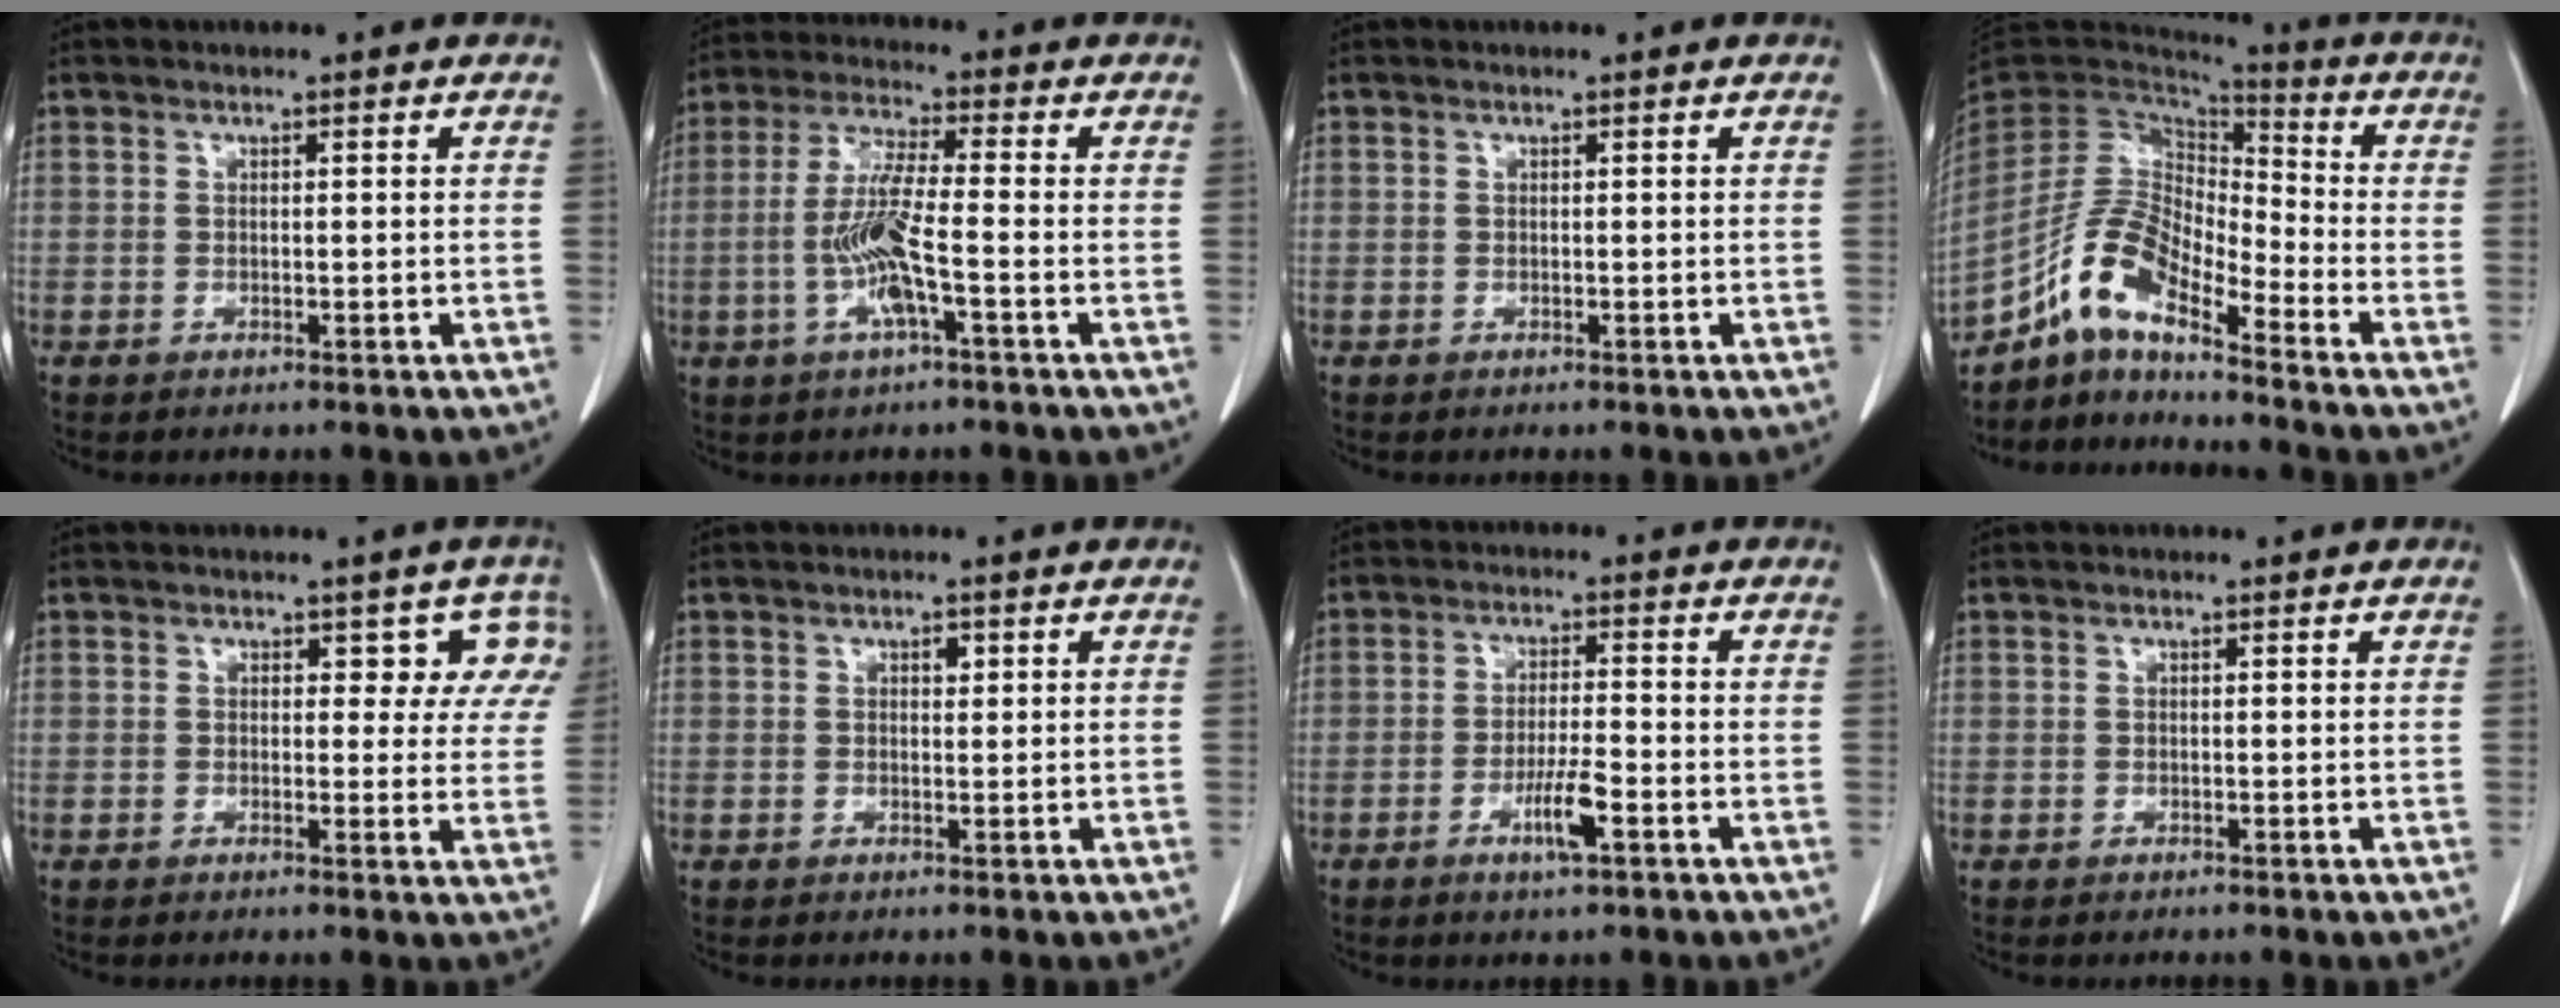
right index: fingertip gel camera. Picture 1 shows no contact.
{"total": 8.6, "force": [-2.2, 0.4, 8.3], "torque": [-0.174, -0.001, -0.049]}
{"total": 0.0}
{"total": 10.9, "force": [-7.6, 2.8, 7.3], "torque": [-0.159, 0.021, -0.146]}
{"total": 4.9, "force": [2.7, 3.3, 2.4], "torque": [0.002, 0.000, 0.012]}
{"total": 1.1, "force": [0.5, 0.6, 0.8], "torque": [-0.010, 0.000, 0.006]}
{"total": 5.1, "force": [-2.5, 0.5, 4.5], "torque": [-0.086, -0.005, -0.046]}
{"total": 0.0}